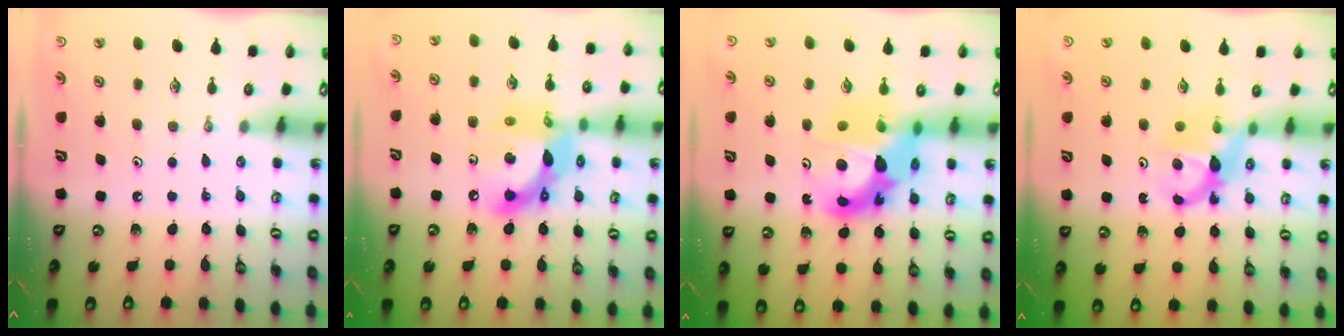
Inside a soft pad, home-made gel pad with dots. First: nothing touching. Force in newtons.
{"total": 15.3, "press": 15.3, "slide": 1.3}
{"total": 14.9, "press": 14.8, "slide": 1.5}
{"total": 6.9, "press": 6.9, "slide": 0.3}